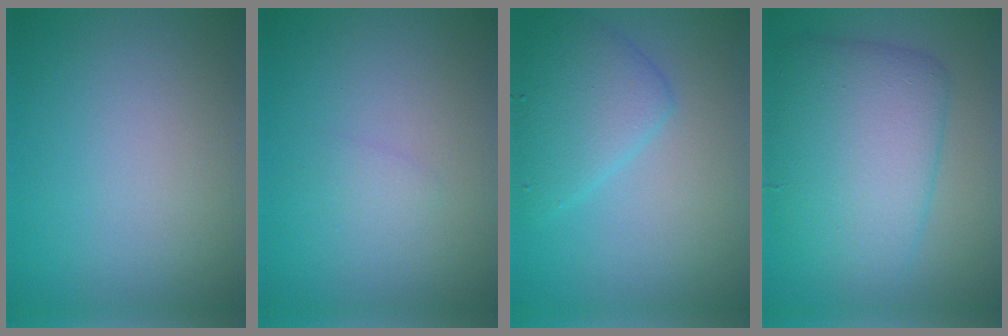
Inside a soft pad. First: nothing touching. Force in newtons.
{"total": 0.8, "press": 0.8, "slide": 0.1}
{"total": 3.0, "press": 3.0, "slide": 0.1}
{"total": 8.0, "press": 8.0, "slide": 0.1}